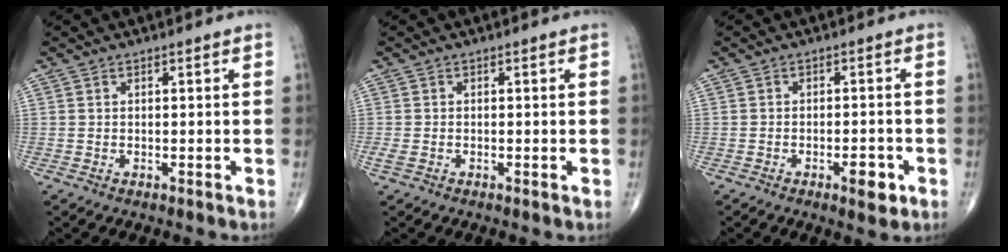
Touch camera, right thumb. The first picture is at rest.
{"total": 1.4, "force": [-0.5, 0.7, 1.1], "torque": [-0.032, -0.003, -0.010]}
{"total": 4.1, "force": [-1.9, 1.6, 3.2], "torque": [-0.039, 0.006, -0.023]}